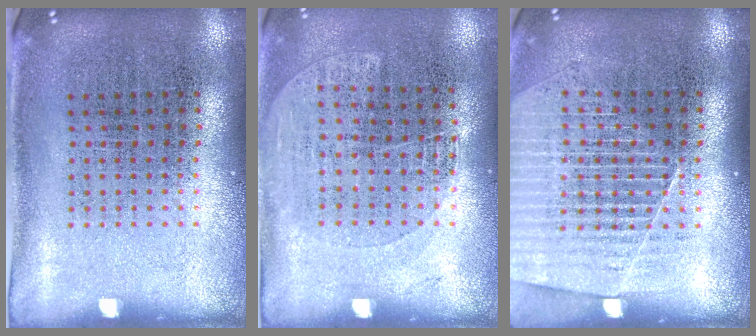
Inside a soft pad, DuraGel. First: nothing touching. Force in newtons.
{"total": 1.1, "press": 0.9, "slide": 0.6}
{"total": 1.3, "press": 1.3, "slide": 0.3}